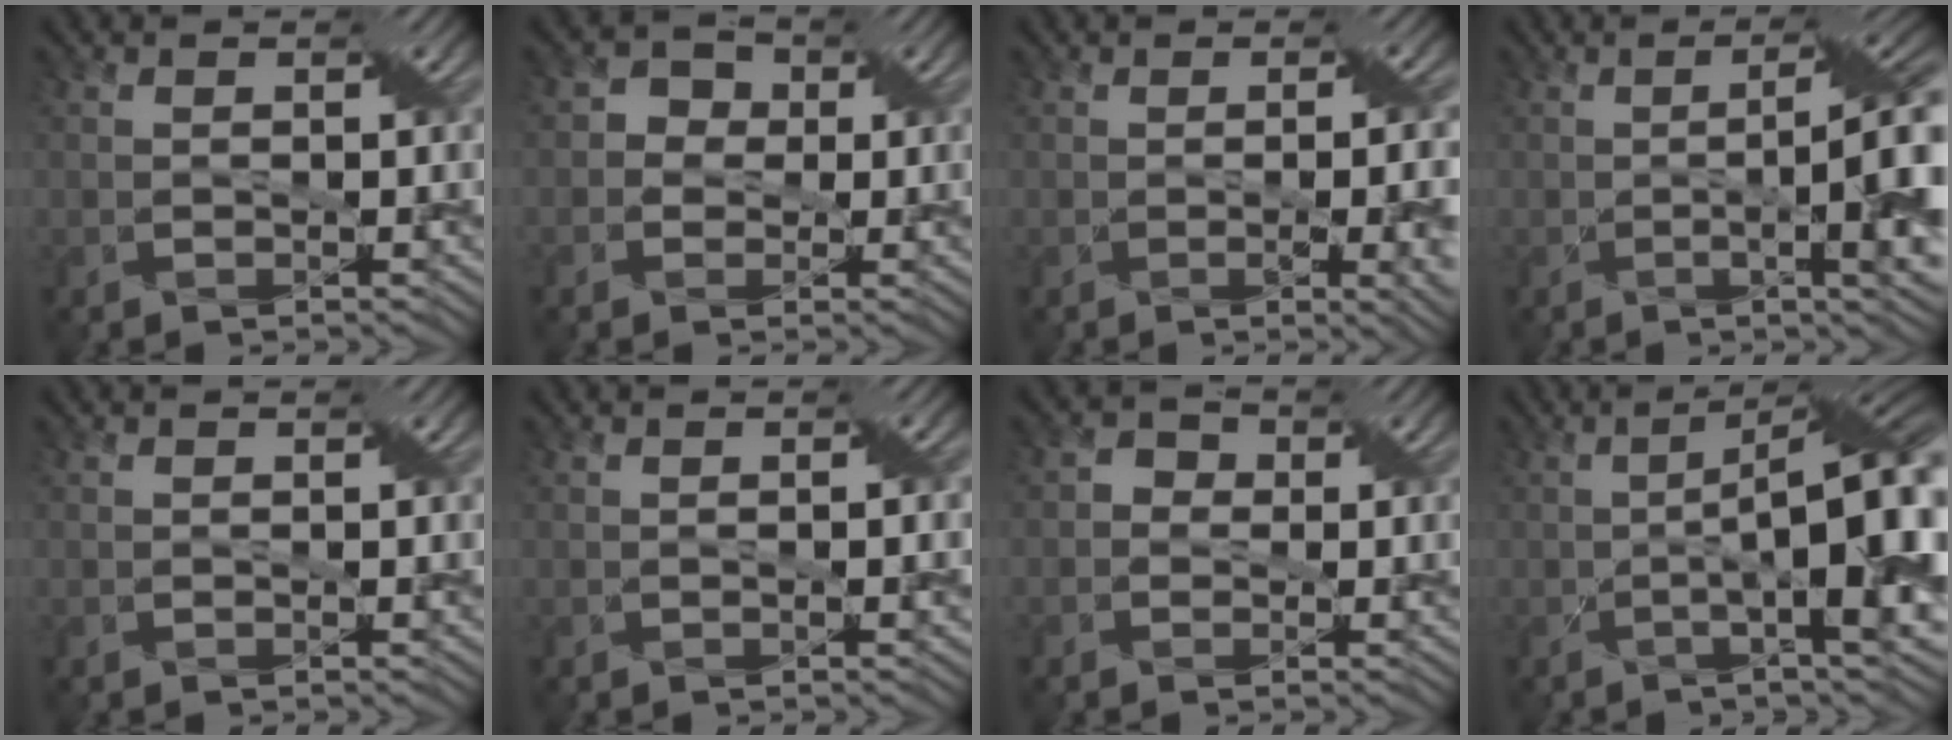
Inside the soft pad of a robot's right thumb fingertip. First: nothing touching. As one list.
[{"total": 2.5, "force": [-0.1, 2.4, 0.8], "torque": [-0.013, 0.009, -0.009]}, {"total": 6.3, "force": [-0.9, 2.1, 5.9], "torque": [-0.073, -0.004, -0.002]}, {"total": 12.0, "force": [-0.6, 3.6, 11.4], "torque": [-0.141, 0.007, -0.010]}, {"total": 0.0}, {"total": 1.4, "force": [0.0, 0.1, 1.4], "torque": [-0.023, 0.003, -0.001]}, {"total": 1.9, "force": [-0.3, 1.8, 0.5], "torque": [-0.010, 0.006, -0.010]}, {"total": 14.0, "force": [-1.6, 4.0, 13.3], "torque": [-0.186, -0.004, -0.022]}]